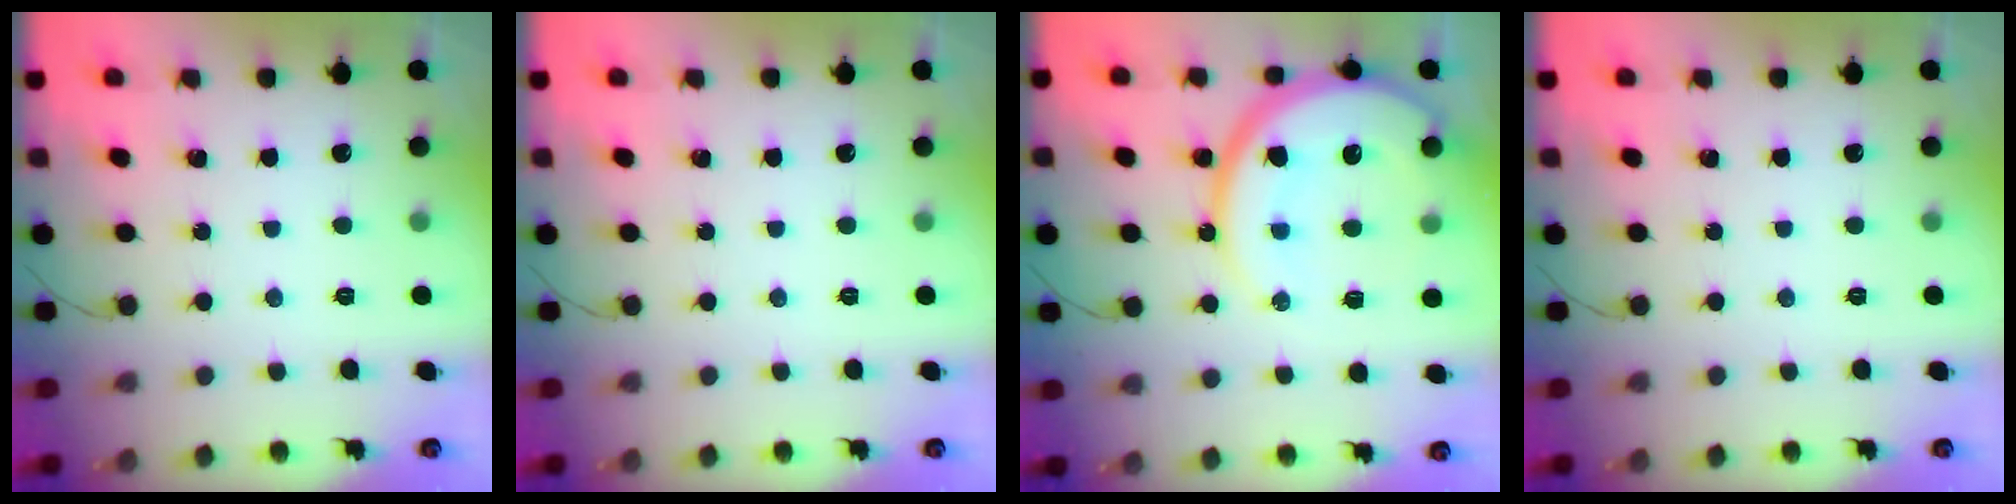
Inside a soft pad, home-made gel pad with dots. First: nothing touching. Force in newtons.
{"total": 0.0}
{"total": 18.3, "press": 18.3, "slide": 1.7}
{"total": 0.0}